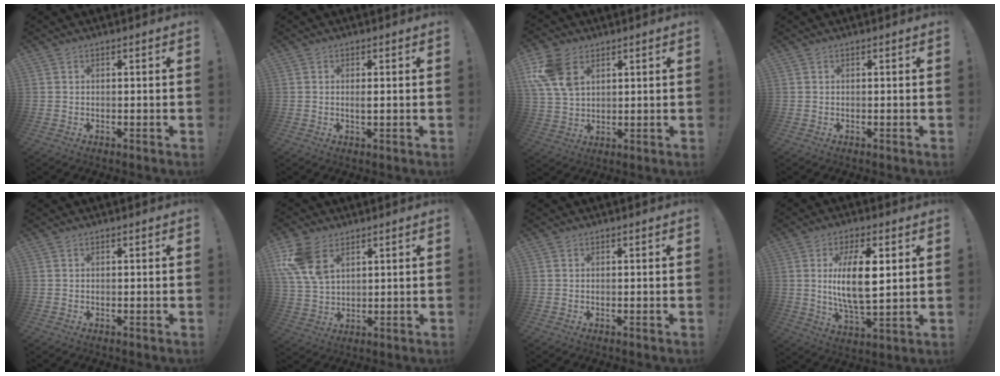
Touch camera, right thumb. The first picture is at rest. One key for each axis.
{"total": 1.2, "fx": 0.2, "fy": 0.1, "fz": 1.1, "tx": -0.014, "ty": -0.004, "tz": 0.001}
{"total": 12.0, "fx": 5.2, "fy": 7.9, "fz": 7.4, "tx": -0.158, "ty": -0.009, "tz": 0.106}
{"total": 0.0}
{"total": 0.0}
{"total": 11.7, "fx": 5.7, "fy": 7.2, "fz": 7.2, "tx": -0.148, "ty": -0.019, "tz": 0.111}
{"total": 0.0}
{"total": 14.0, "fx": 2.8, "fy": 5.1, "fz": 12.7, "tx": -0.237, "ty": -0.012, "tz": 0.037}